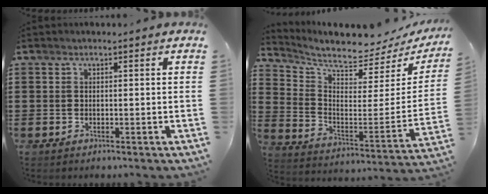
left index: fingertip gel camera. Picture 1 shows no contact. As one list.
[{"total": 6.8, "force": [6.3, 0.8, 2.4], "torque": [-0.073, -0.066, 0.104]}]